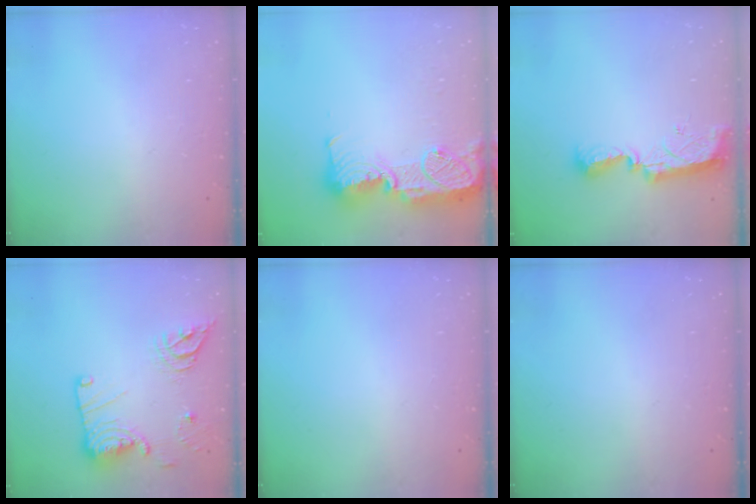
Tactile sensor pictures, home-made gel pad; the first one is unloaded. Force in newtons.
{"total": 19.4, "press": 19.0, "slide": 3.7}
{"total": 9.4, "press": 9.4, "slide": 0.4}
{"total": 17.4, "press": 17.2, "slide": 2.7}
{"total": 0.0}
{"total": 0.0}